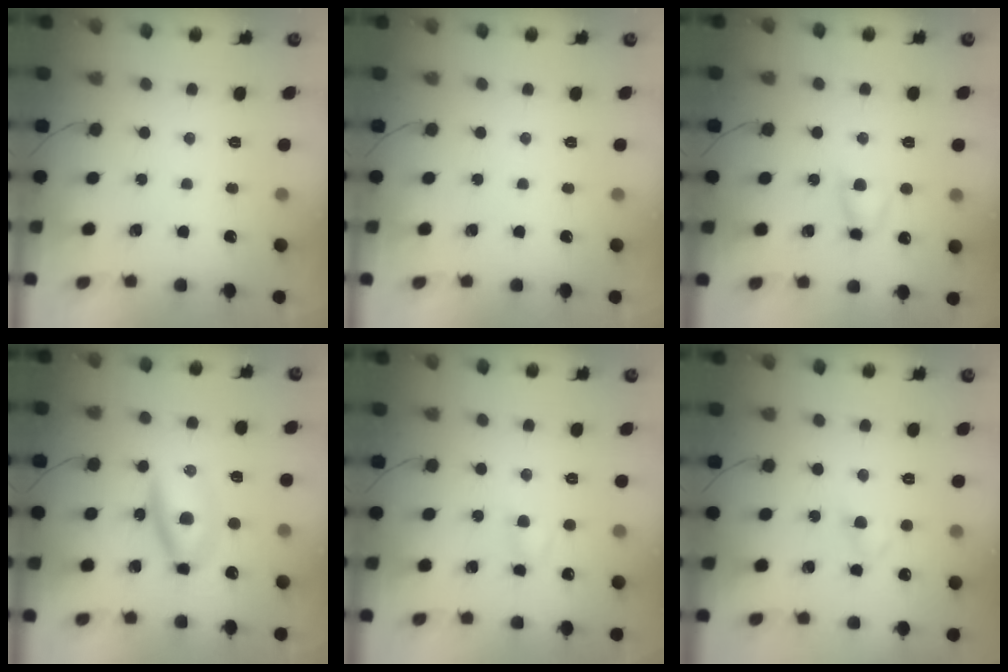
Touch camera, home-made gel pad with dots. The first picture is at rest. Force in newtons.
{"total": 0.0}
{"total": 4.6, "press": 4.6, "slide": 0.6}
{"total": 6.3, "press": 6.2, "slide": 1.3}
{"total": 3.1, "press": 2.9, "slide": 1.0}
{"total": 2.5, "press": 2.2, "slide": 1.1}